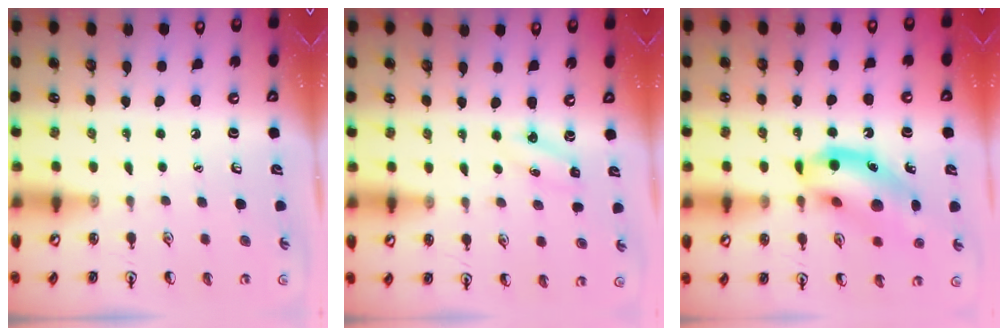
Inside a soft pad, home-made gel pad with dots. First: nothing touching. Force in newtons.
{"total": 2.8, "press": 2.6, "slide": 1.0}
{"total": 14.4, "press": 14.2, "slide": 2.2}